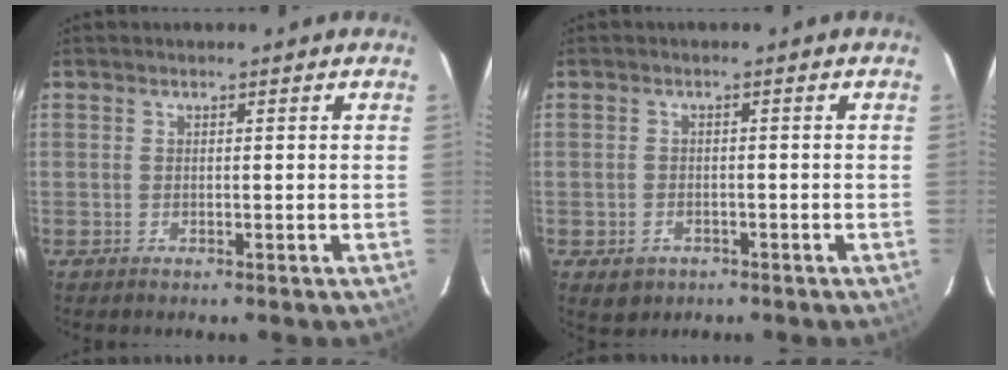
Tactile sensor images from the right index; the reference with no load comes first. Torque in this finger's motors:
{"motor_torque": [0.35, -0.21, -0.08, -0.01]}